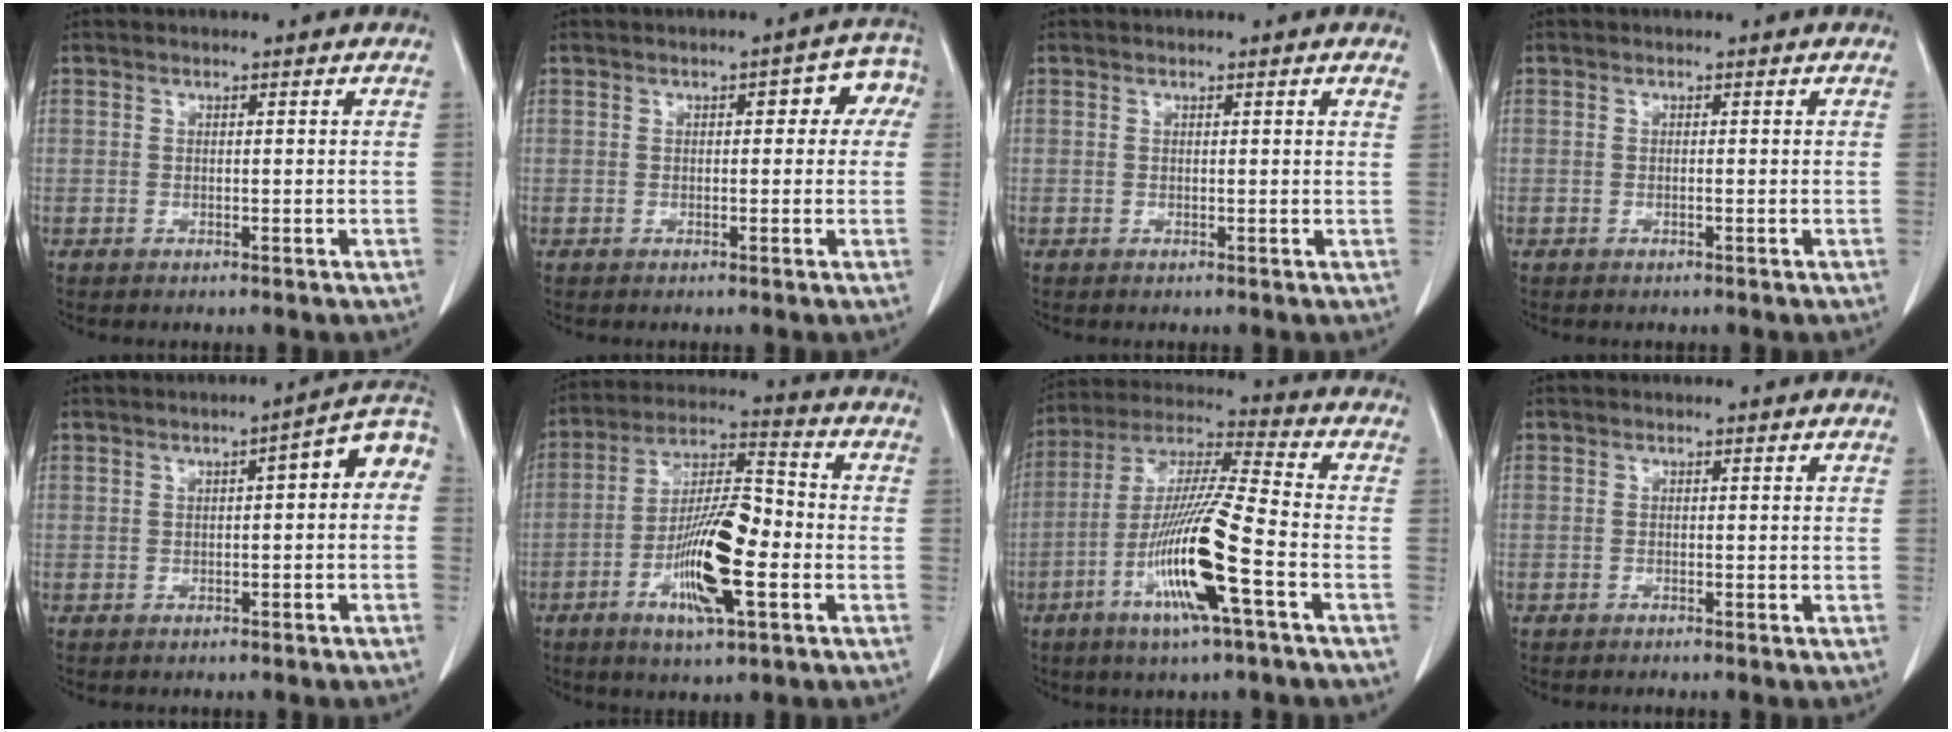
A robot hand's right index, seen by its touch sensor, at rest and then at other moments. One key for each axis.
{"total": 5.4, "fx": 1.1, "fy": 2.6, "fz": 4.6, "tx": -0.045, "ty": 0.035, "tz": 0.010}
{"total": 1.0, "fx": 0.7, "fy": 0.0, "fz": 0.7, "tx": -0.010, "ty": 0.001, "tz": 0.005}
{"total": 0.0}
{"total": 6.2, "fx": 0.6, "fy": 1.8, "fz": 5.9, "tx": -0.072, "ty": 0.032, "tz": 0.001}
{"total": 13.6, "fx": -4.2, "fy": 2.8, "fz": 12.7, "tx": -0.234, "ty": 0.002, "tz": -0.073}
{"total": 15.7, "fx": -5.8, "fy": 0.1, "fz": 14.6, "tx": -0.292, "ty": -0.011, "tz": -0.112}
{"total": 0.6, "fx": -0.6, "fy": -0.1, "fz": 0.2, "tx": -0.004, "ty": 0.000, "tz": -0.009}